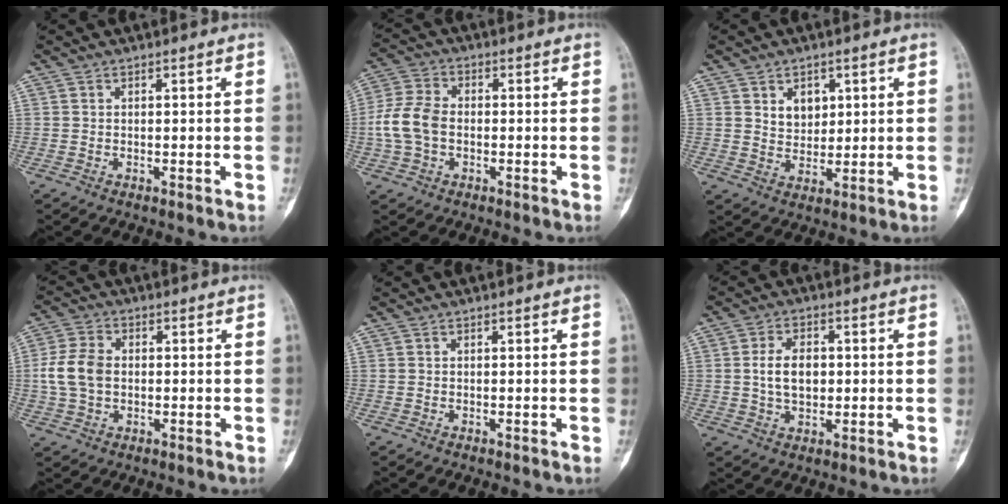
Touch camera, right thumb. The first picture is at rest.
{"total": 8.4, "force": [-1.0, 5.8, 6.0], "torque": [-0.130, 0.019, -0.026]}
{"total": 5.0, "force": [2.0, 3.7, 2.6], "torque": [-0.021, -0.015, 0.039]}
{"total": 7.7, "force": [0.0, 5.5, 5.4], "torque": [-0.111, 0.011, -0.002]}
{"total": 0.0}
{"total": 6.8, "force": [0.4, 4.4, 5.2], "torque": [-0.080, 0.005, 0.007]}